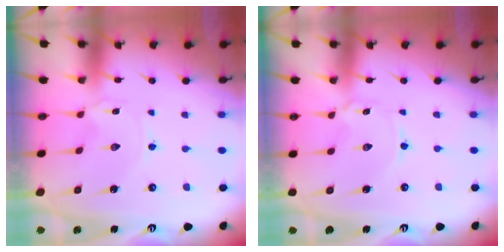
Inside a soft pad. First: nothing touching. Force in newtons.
{"total": 0.9, "press": 0.9, "slide": 0.1}